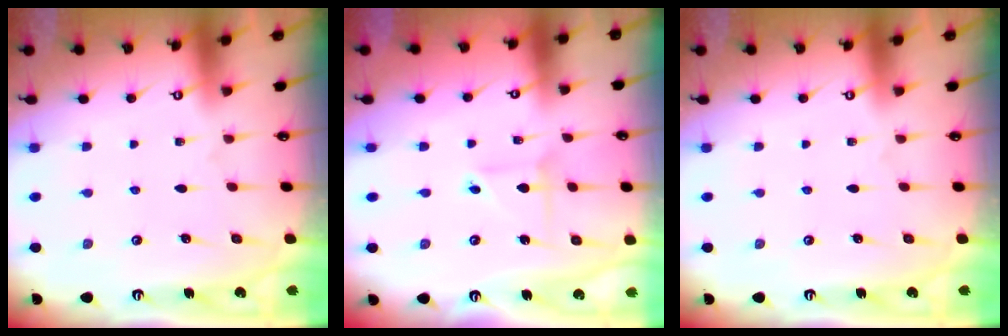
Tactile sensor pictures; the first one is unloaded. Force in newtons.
{"total": 3.0, "press": 3.0, "slide": 0.2}
{"total": 0.0}